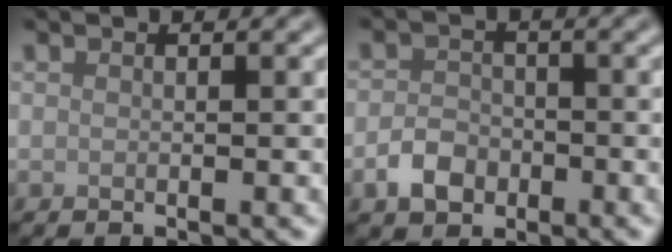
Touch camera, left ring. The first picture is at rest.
{"total": 2.8, "force": [-1.3, 2.1, 1.3], "torque": [-0.019, 0.004, -0.029]}